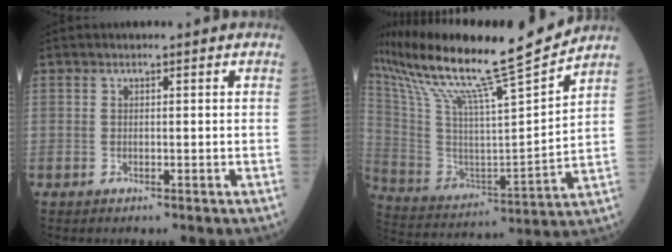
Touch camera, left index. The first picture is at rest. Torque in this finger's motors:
{"motor_torque": [1.03, -1.11, 0.36, 0.21]}